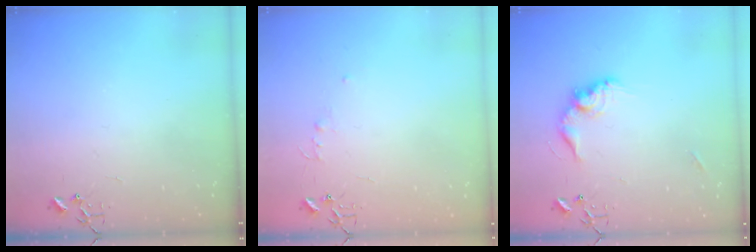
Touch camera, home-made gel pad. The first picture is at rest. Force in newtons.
{"total": 3.9, "press": 3.9, "slide": 0.4}
{"total": 12.6, "press": 12.6, "slide": 0.7}